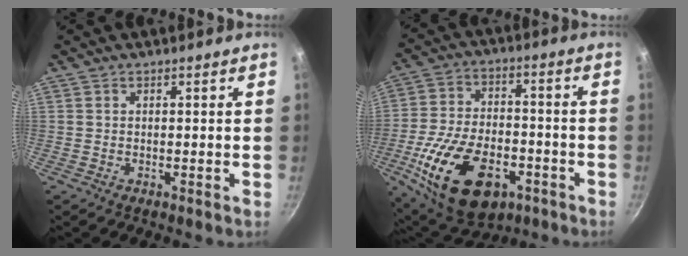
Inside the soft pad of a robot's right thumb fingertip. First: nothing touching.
{"total": 21.6, "force": [-8.5, 12.5, 15.4], "torque": [-0.262, 0.023, -0.136]}